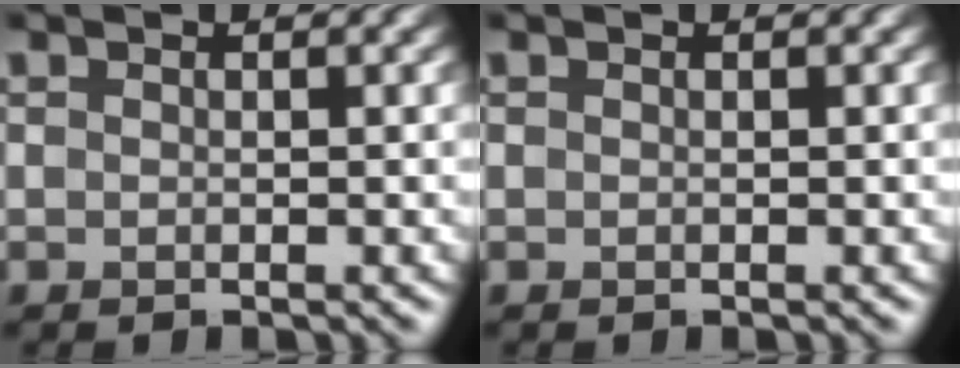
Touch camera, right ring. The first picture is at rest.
{"total": 0.0}